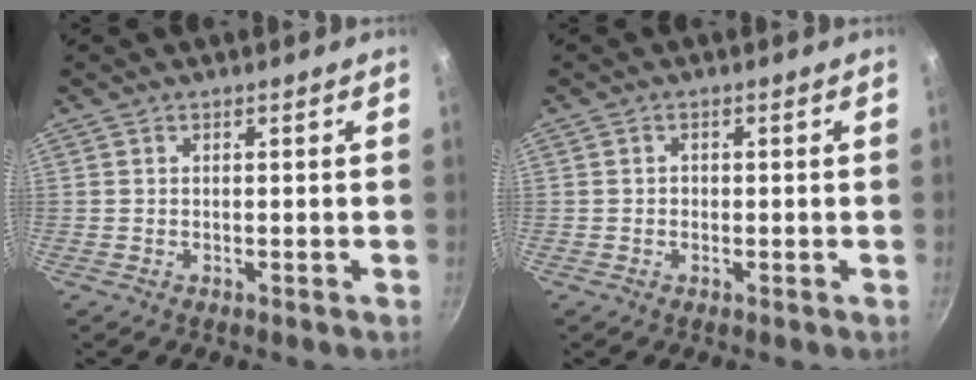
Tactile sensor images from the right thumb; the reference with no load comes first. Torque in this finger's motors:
{"motor_torque": [-0.24, -0.16, 0.11, -0.32, -0.03]}